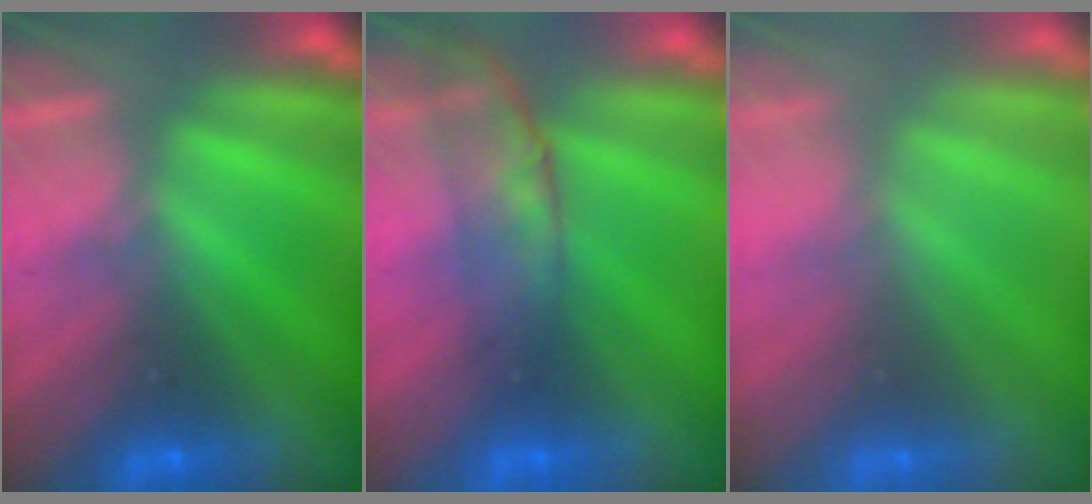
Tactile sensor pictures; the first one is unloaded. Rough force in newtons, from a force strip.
{"total": 2.9}
{"total": 2.9}